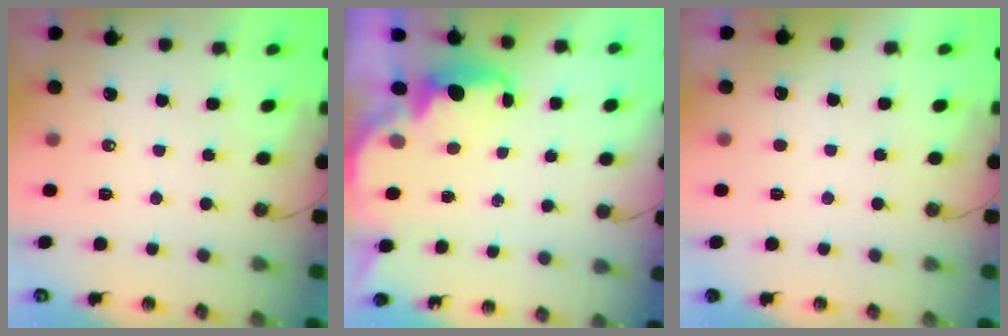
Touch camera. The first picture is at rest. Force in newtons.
{"total": 2.4, "press": 2.3, "slide": 0.8}
{"total": 2.6, "press": 2.4, "slide": 1.0}